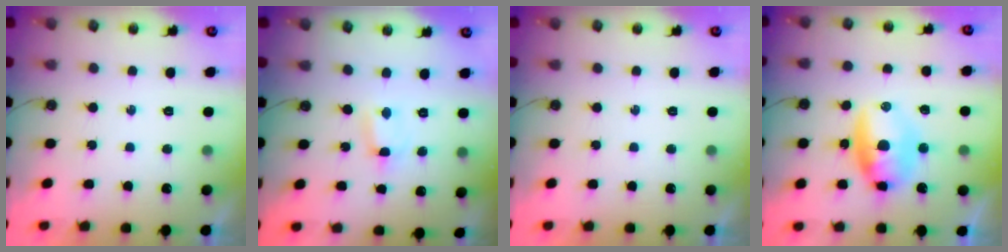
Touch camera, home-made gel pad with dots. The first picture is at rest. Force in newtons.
{"total": 0.6, "press": 0.4, "slide": 0.4}
{"total": 0.0}
{"total": 18.1, "press": 11.8, "slide": 13.7}